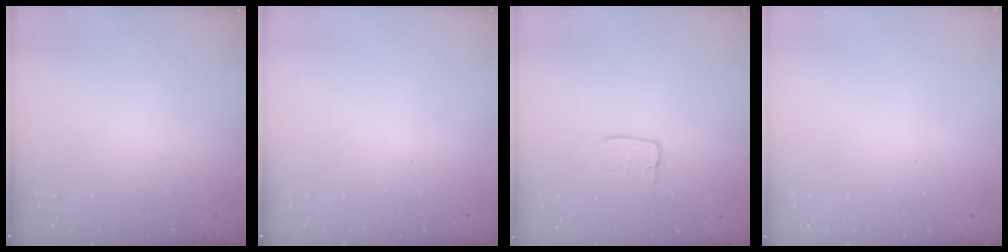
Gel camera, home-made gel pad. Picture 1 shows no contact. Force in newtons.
{"total": 0.0}
{"total": 6.0, "press": 6.0, "slide": 0.5}
{"total": 0.0}